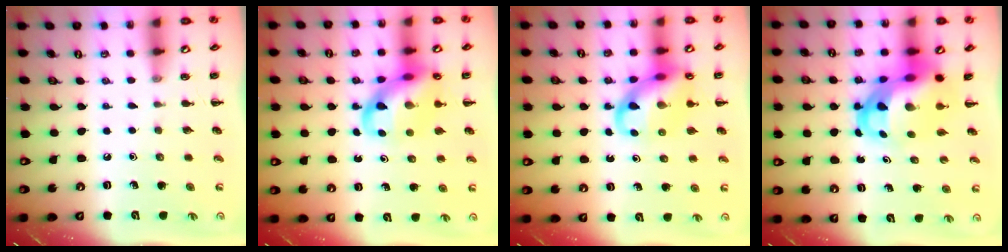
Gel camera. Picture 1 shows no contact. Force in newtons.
{"total": 14.6, "press": 14.2, "slide": 3.4}
{"total": 14.2, "press": 14.0, "slide": 2.5}
{"total": 10.7, "press": 10.4, "slide": 2.5}